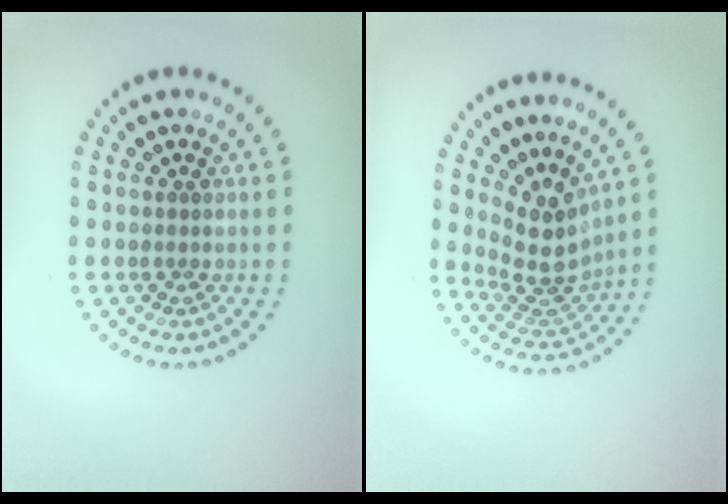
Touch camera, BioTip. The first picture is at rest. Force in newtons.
{"total": 4.0, "press": 3.1, "slide": 2.6}